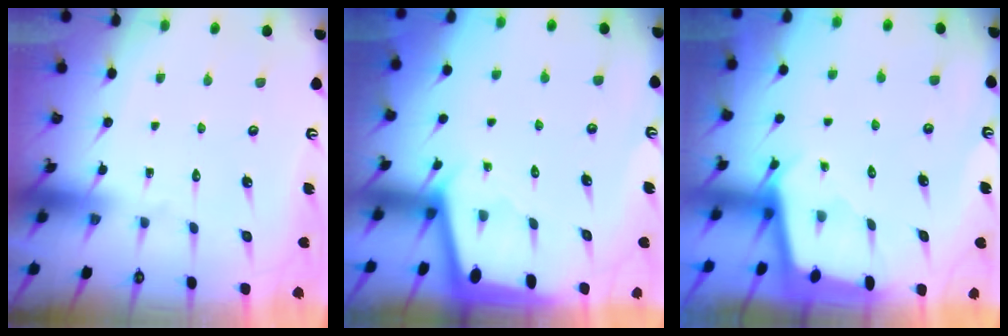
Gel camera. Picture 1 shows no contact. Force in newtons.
{"total": 1.9, "press": 1.9, "slide": 0.1}
{"total": 2.0, "press": 2.0, "slide": 0.2}